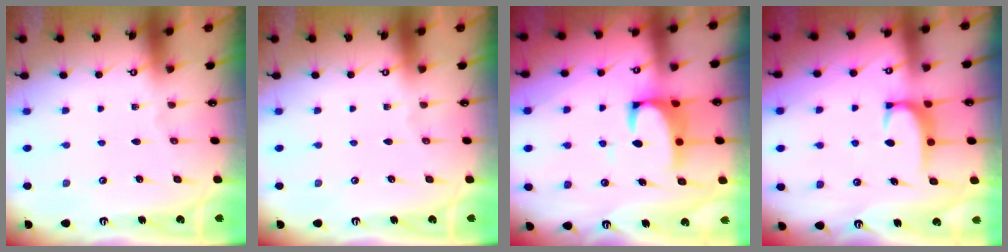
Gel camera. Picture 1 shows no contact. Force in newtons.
{"total": 0.0}
{"total": 3.8, "press": 3.6, "slide": 1.2}
{"total": 2.8, "press": 2.8, "slide": 0.4}